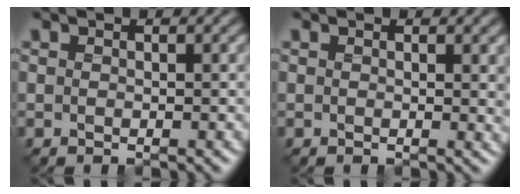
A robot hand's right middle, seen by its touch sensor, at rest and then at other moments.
{"total": 1.5, "force": [0.9, 0.6, 1.0], "torque": [-0.014, -0.001, 0.016]}